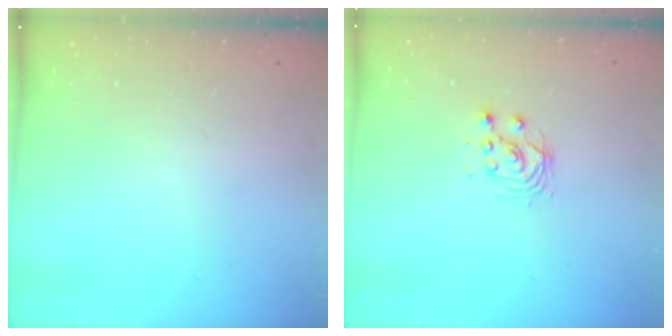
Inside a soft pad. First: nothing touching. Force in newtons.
{"total": 3.4, "press": 3.4, "slide": 0.2}